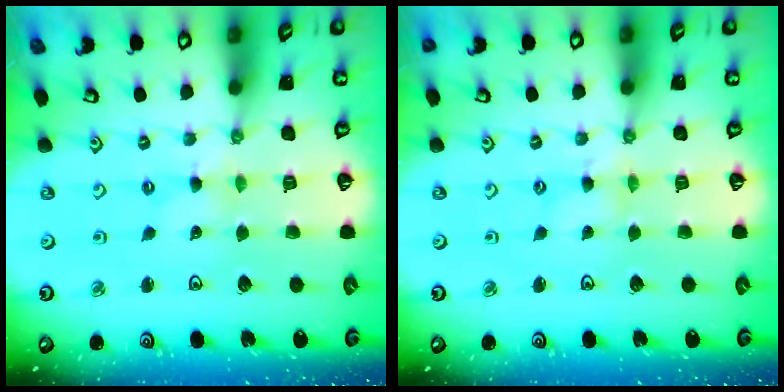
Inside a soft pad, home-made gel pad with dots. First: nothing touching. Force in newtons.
{"total": 2.4, "press": 2.3, "slide": 0.4}